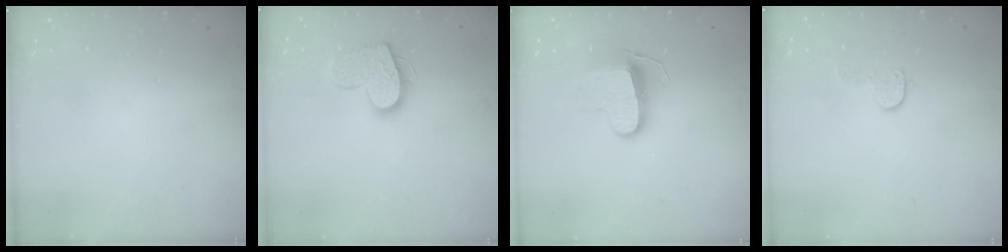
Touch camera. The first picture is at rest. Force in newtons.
{"total": 13.3, "press": 13.3, "slide": 0.9}
{"total": 9.7, "press": 9.7, "slide": 0.2}
{"total": 6.4, "press": 6.4, "slide": 0.4}